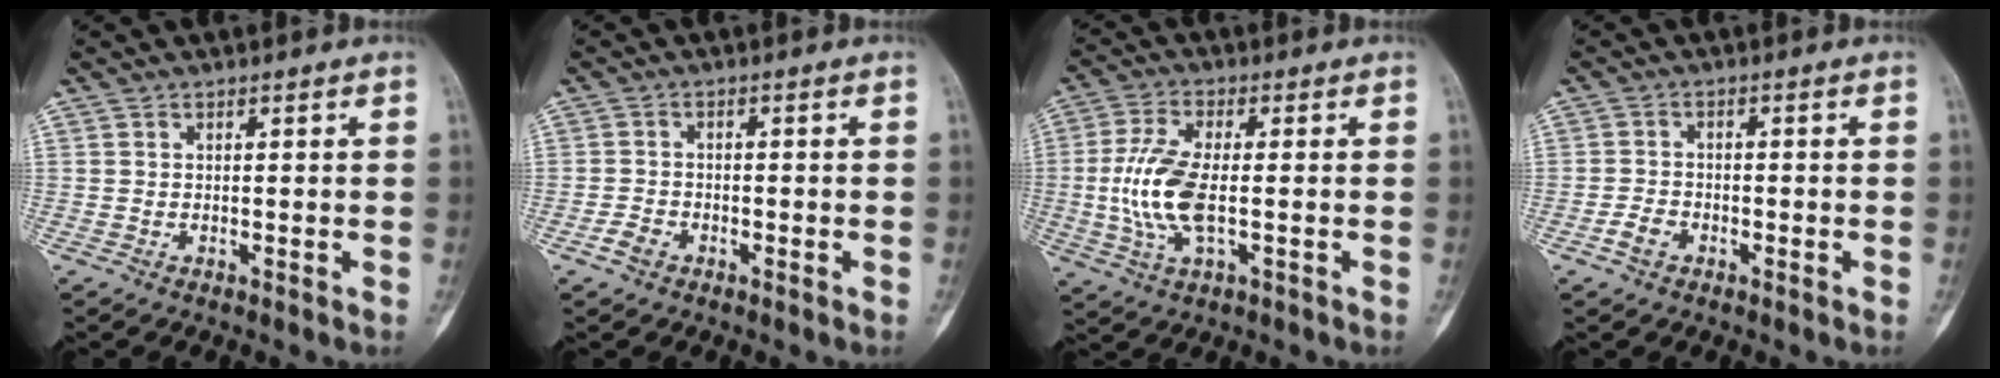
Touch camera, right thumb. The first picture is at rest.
{"total": 2.5, "force": [-1.5, 1.8, 1.1], "torque": [-0.016, 0.011, -0.028]}
{"total": 10.6, "force": [-1.1, 4.5, 9.6], "torque": [-0.217, 0.005, -0.019]}
{"total": 2.9, "force": [-1.6, 2.0, 1.5], "torque": [-0.023, 0.013, -0.030]}